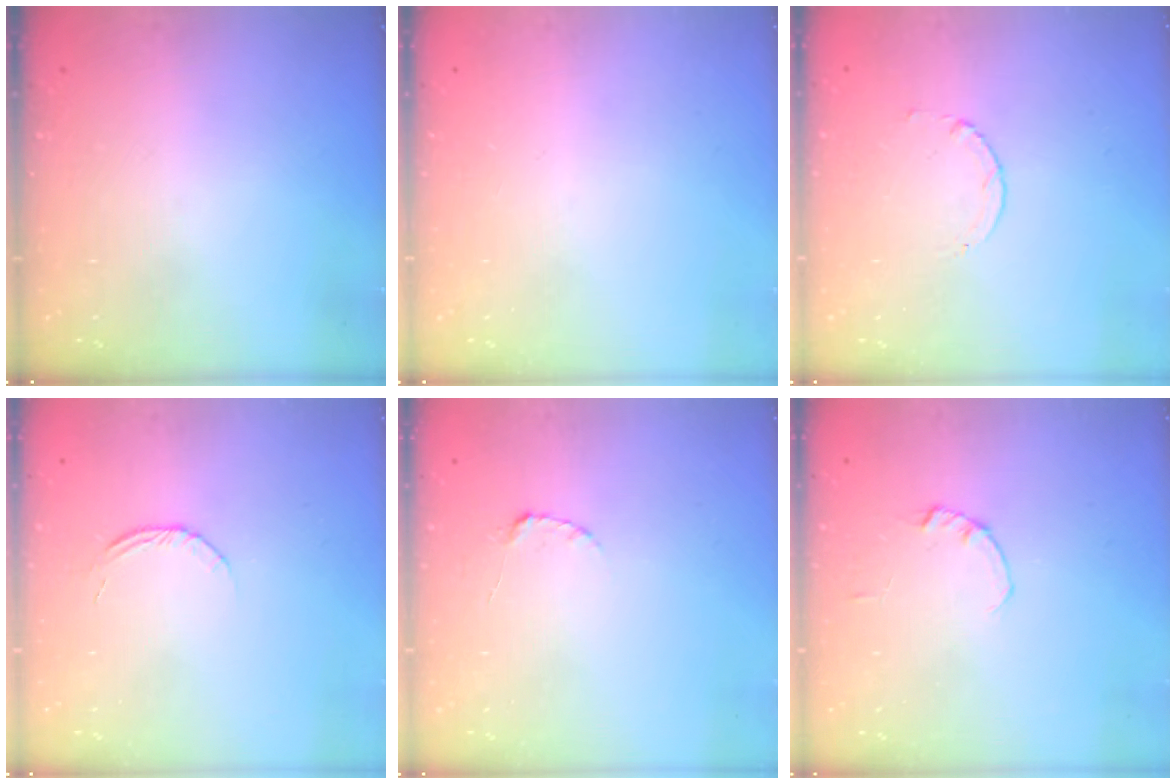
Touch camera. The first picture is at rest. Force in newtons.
{"total": 0.0}
{"total": 2.3, "press": 2.3, "slide": 0.3}
{"total": 4.2, "press": 4.2, "slide": 0.4}
{"total": 2.2, "press": 2.2, "slide": 0.3}
{"total": 0.0}